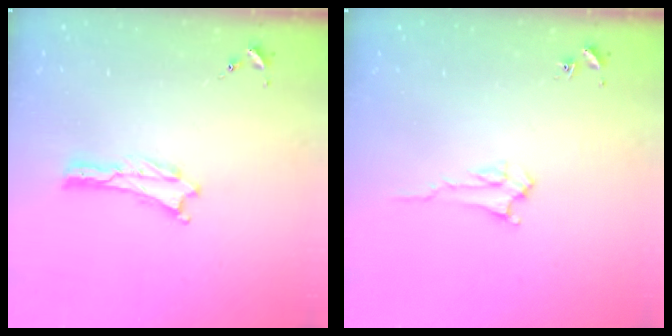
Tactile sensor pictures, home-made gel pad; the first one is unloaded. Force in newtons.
{"total": 2.8, "press": 2.8, "slide": 0.4}